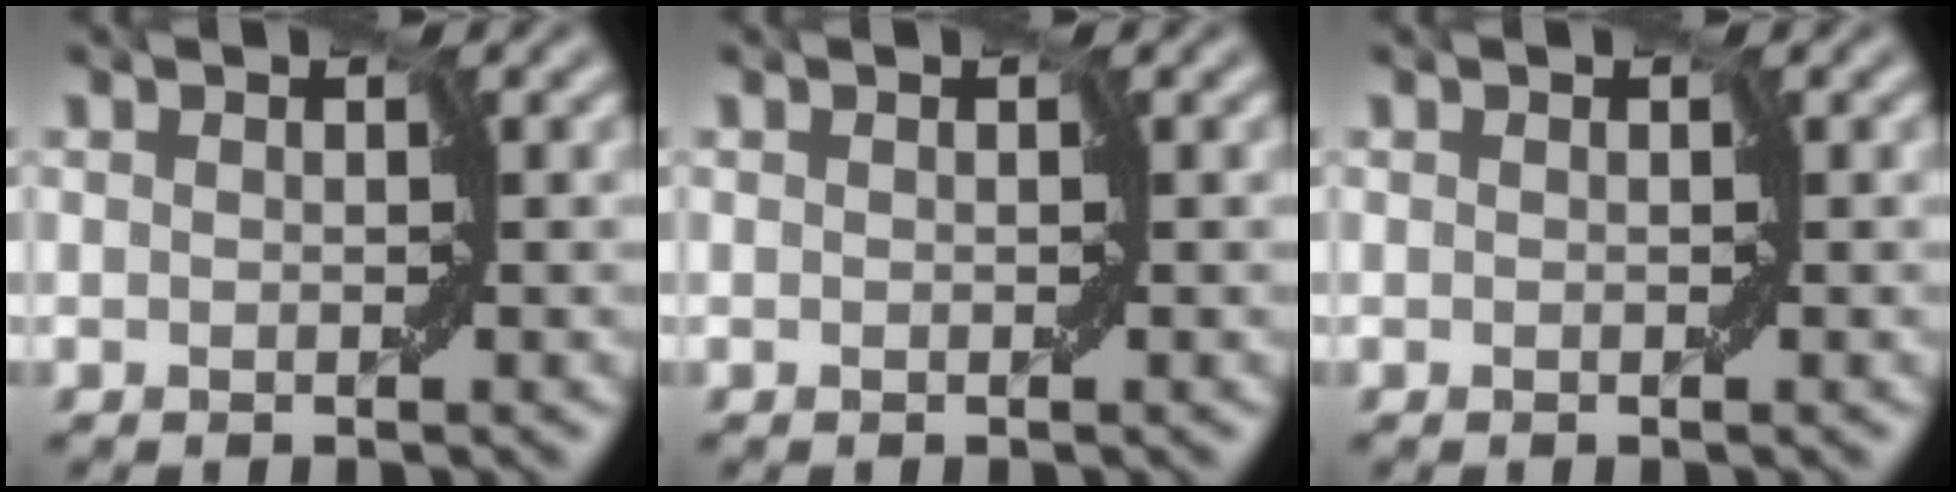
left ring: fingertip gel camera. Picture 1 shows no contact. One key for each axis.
{"total": 0.0}
{"total": 0.0}